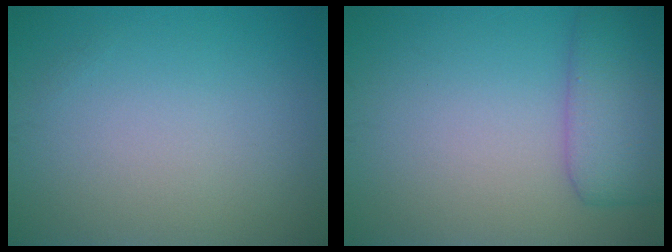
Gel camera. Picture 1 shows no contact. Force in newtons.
{"total": 4.7, "press": 4.7, "slide": 0.2}